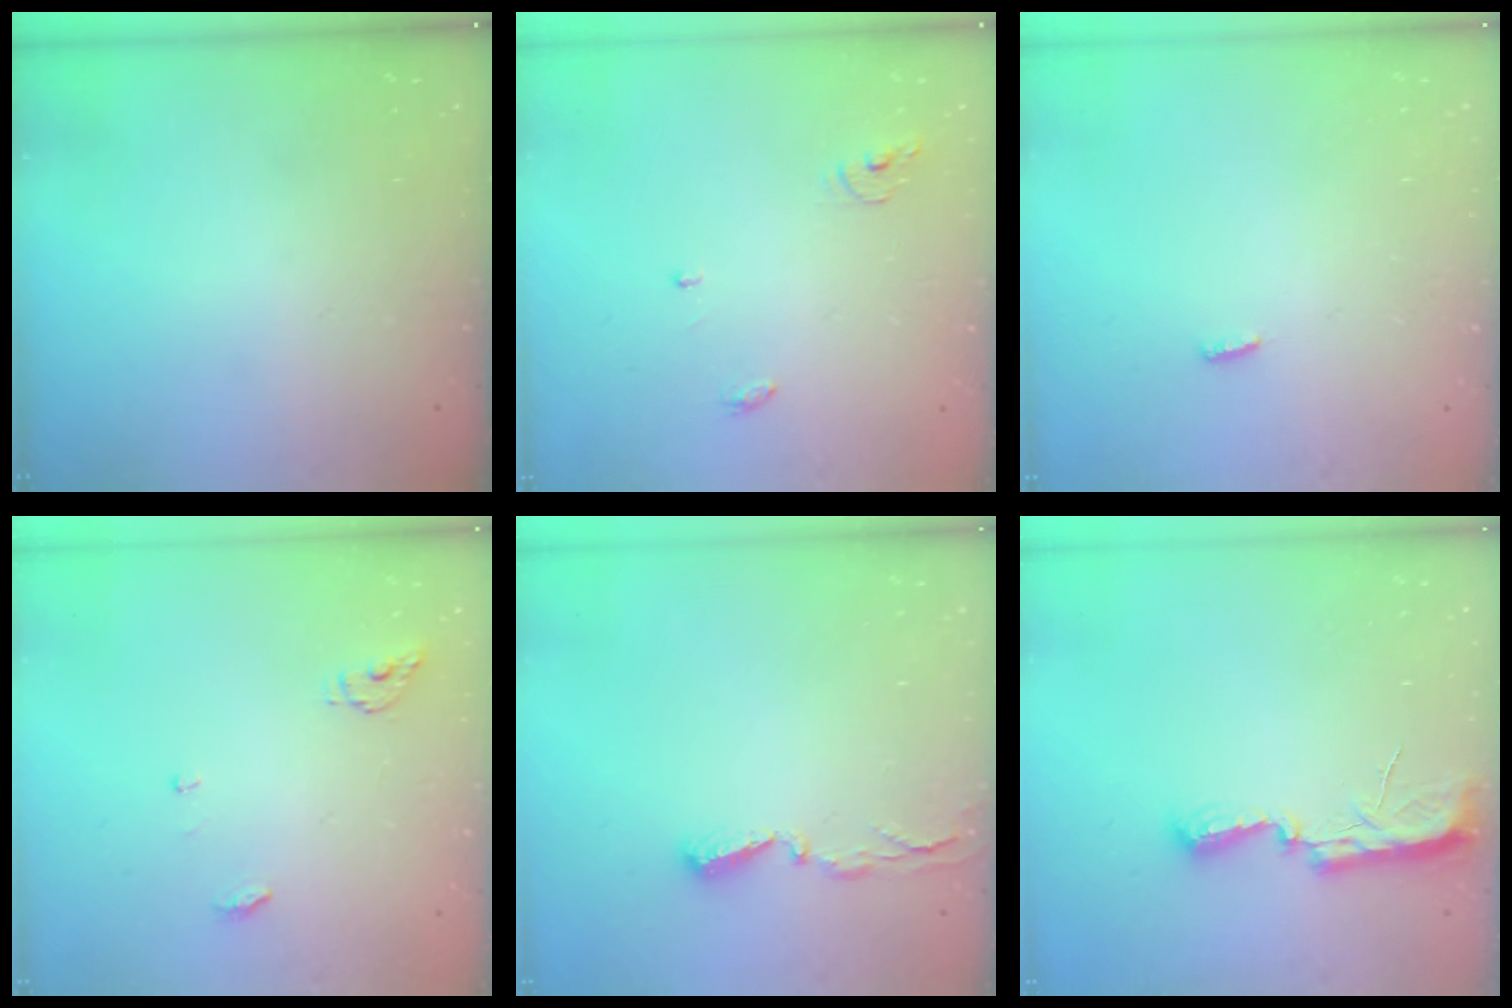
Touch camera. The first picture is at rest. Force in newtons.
{"total": 4.1, "press": 4.0, "slide": 0.3}
{"total": 3.0, "press": 2.9, "slide": 0.8}
{"total": 4.8, "press": 4.8, "slide": 0.4}
{"total": 4.0, "press": 4.0, "slide": 0.4}
{"total": 10.3, "press": 8.9, "slide": 5.2}